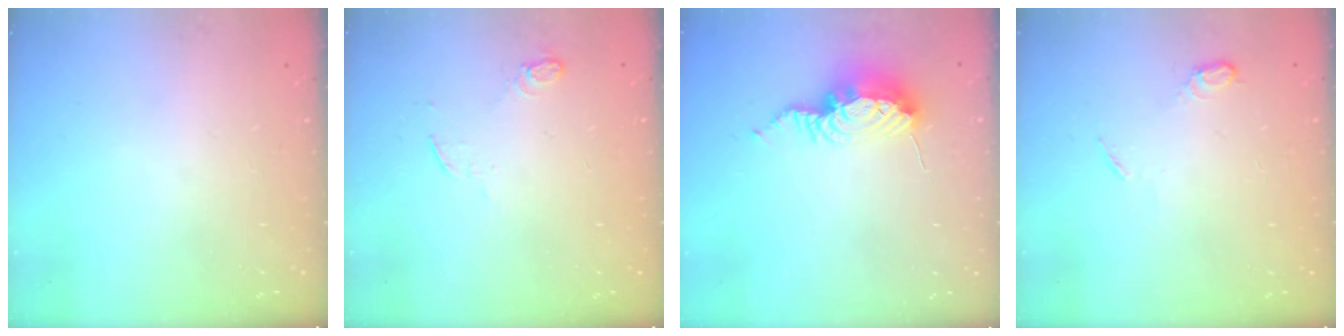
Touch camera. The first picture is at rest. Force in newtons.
{"total": 3.8, "press": 3.8, "slide": 0.7}
{"total": 9.2, "press": 9.1, "slide": 0.7}
{"total": 5.3, "press": 5.3, "slide": 0.7}